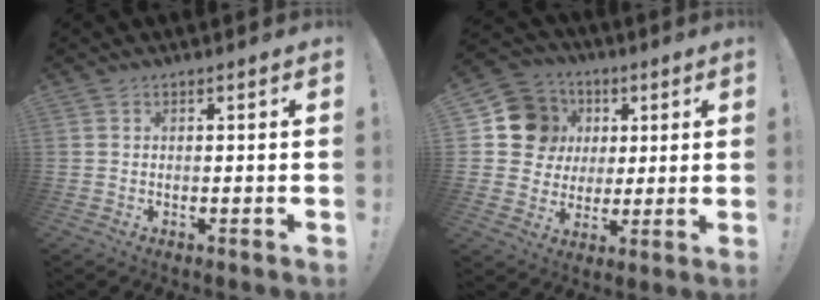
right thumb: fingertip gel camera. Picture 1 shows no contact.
{"total": 14.4, "force": [3.7, 13.0, 4.8], "torque": [-0.059, -0.005, 0.088]}